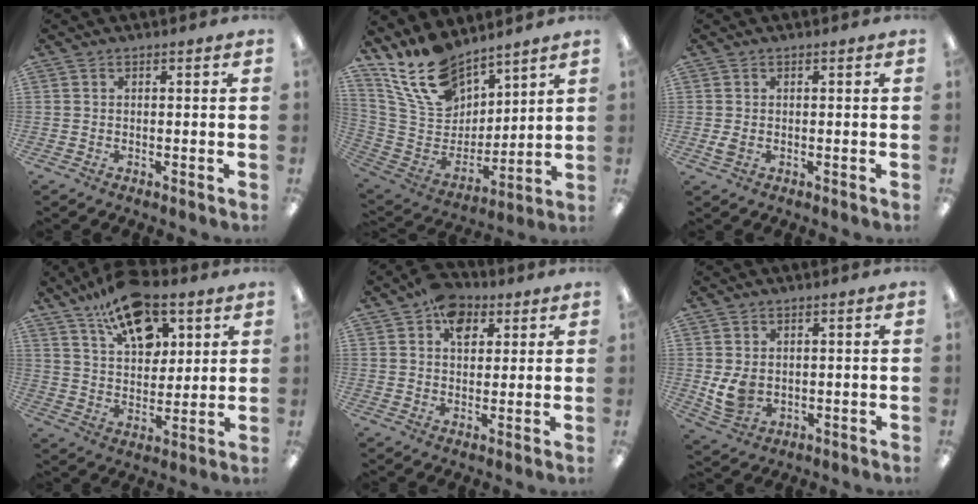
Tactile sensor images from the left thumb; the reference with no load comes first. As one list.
[{"total": 17.6, "force": [13.2, 9.1, 7.4], "torque": [-0.163, -0.071, 0.251]}, {"total": 1.9, "force": [-0.1, 1.2, 1.5], "torque": [-0.026, -0.003, -0.004]}, {"total": 16.0, "force": [10.2, 8.5, 9.0], "torque": [-0.145, -0.043, 0.182]}, {"total": 7.7, "force": [3.8, 5.3, 4.2], "torque": [-0.055, -0.007, 0.065]}, {"total": 5.7, "force": [0.9, 4.3, 3.7], "torque": [-0.087, -0.004, 0.016]}]